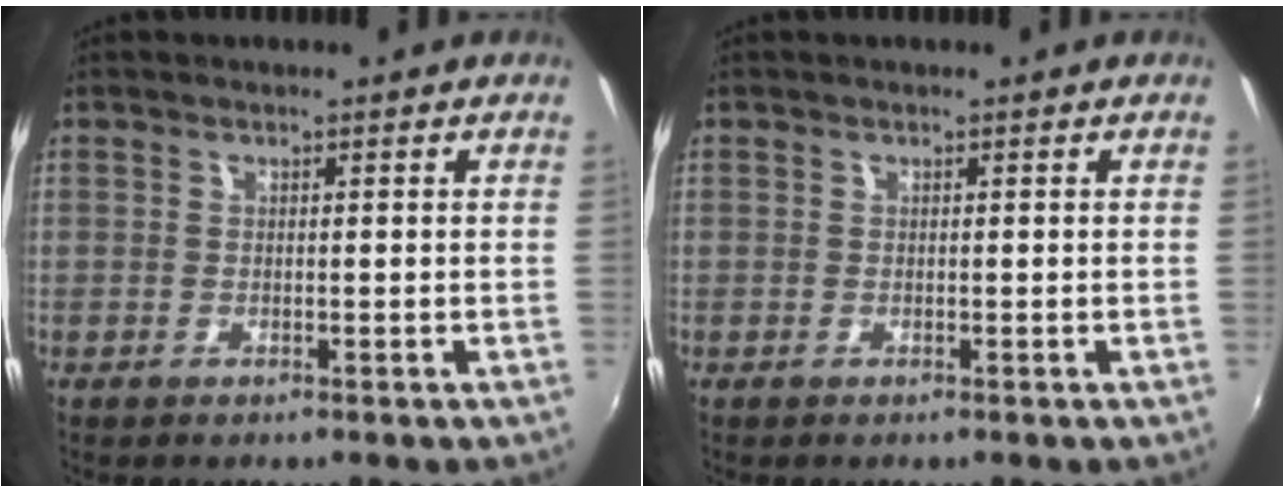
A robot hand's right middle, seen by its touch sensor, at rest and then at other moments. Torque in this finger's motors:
{"motor_torque": [-0.10, -0.03, -0.01, 0.00]}